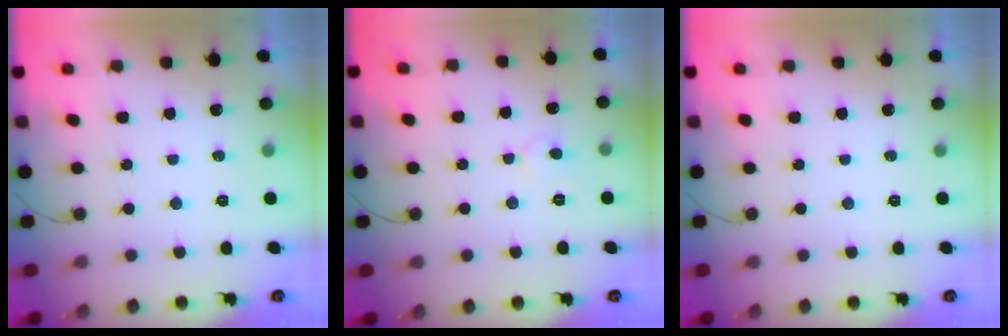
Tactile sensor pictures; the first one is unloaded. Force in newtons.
{"total": 4.4, "press": 4.4, "slide": 0.4}
{"total": 0.0}